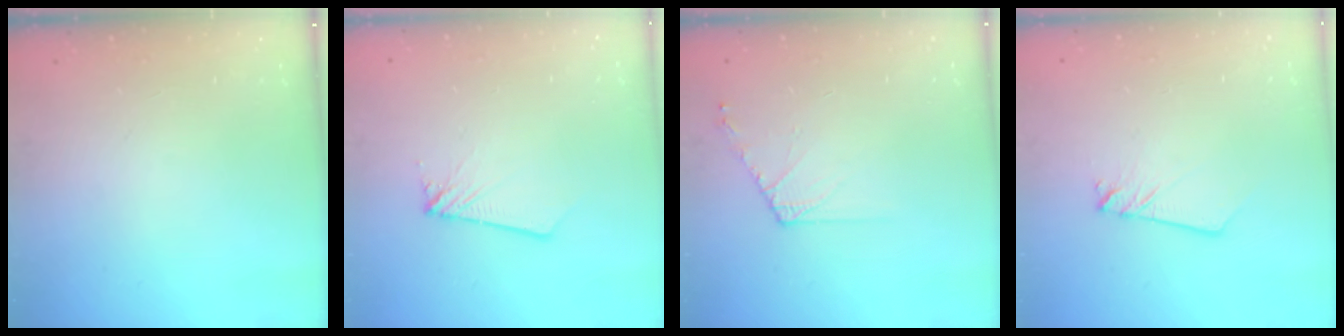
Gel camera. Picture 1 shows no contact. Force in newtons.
{"total": 1.8, "press": 1.8, "slide": 0.2}
{"total": 6.5, "press": 6.4, "slide": 1.1}
{"total": 2.4, "press": 2.4, "slide": 0.2}